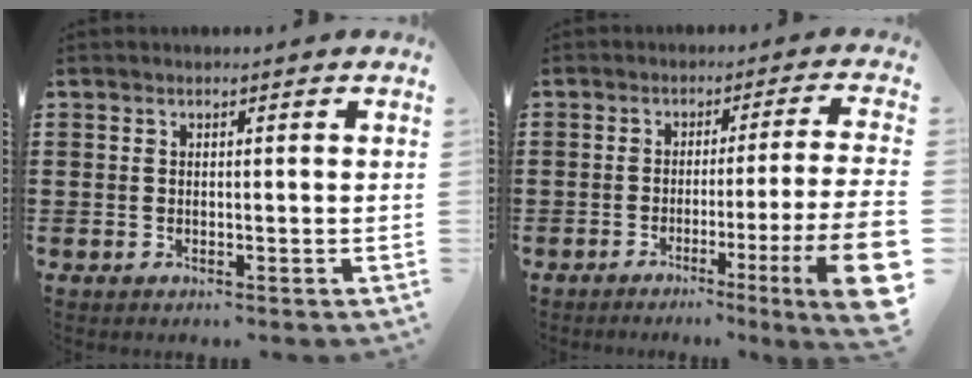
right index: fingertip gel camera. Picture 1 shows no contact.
{"total": 7.3, "force": [-2.5, 0.3, 6.9], "torque": [-0.104, -0.026, -0.050]}